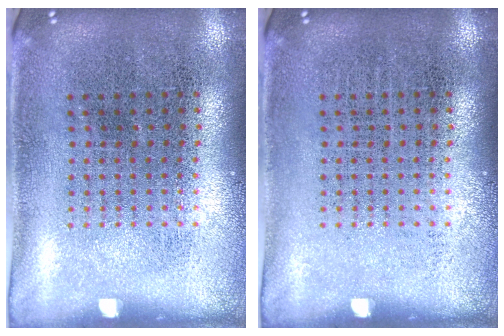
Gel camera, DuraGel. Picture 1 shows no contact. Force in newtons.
{"total": 0.0}